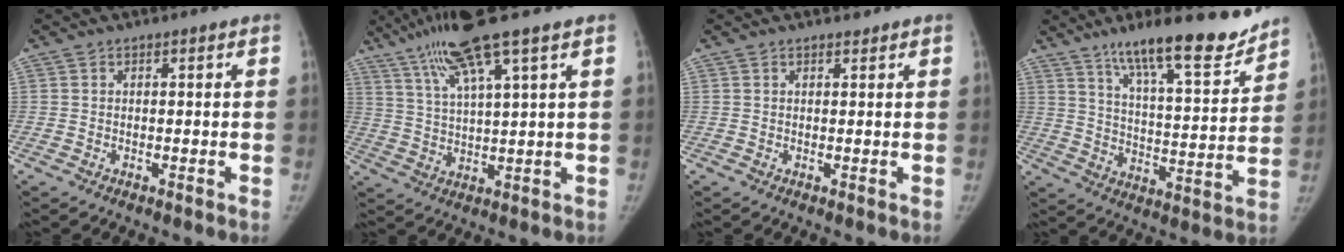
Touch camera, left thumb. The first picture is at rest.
{"total": 12.2, "force": [7.9, 0.2, 9.3], "torque": [-0.183, -0.017, 0.153]}
{"total": 1.1, "force": [0.9, 0.4, 0.3], "torque": [-0.004, -0.005, 0.013]}
{"total": 18.5, "force": [14.2, 3.8, 11.4], "torque": [-0.145, -0.080, 0.230]}